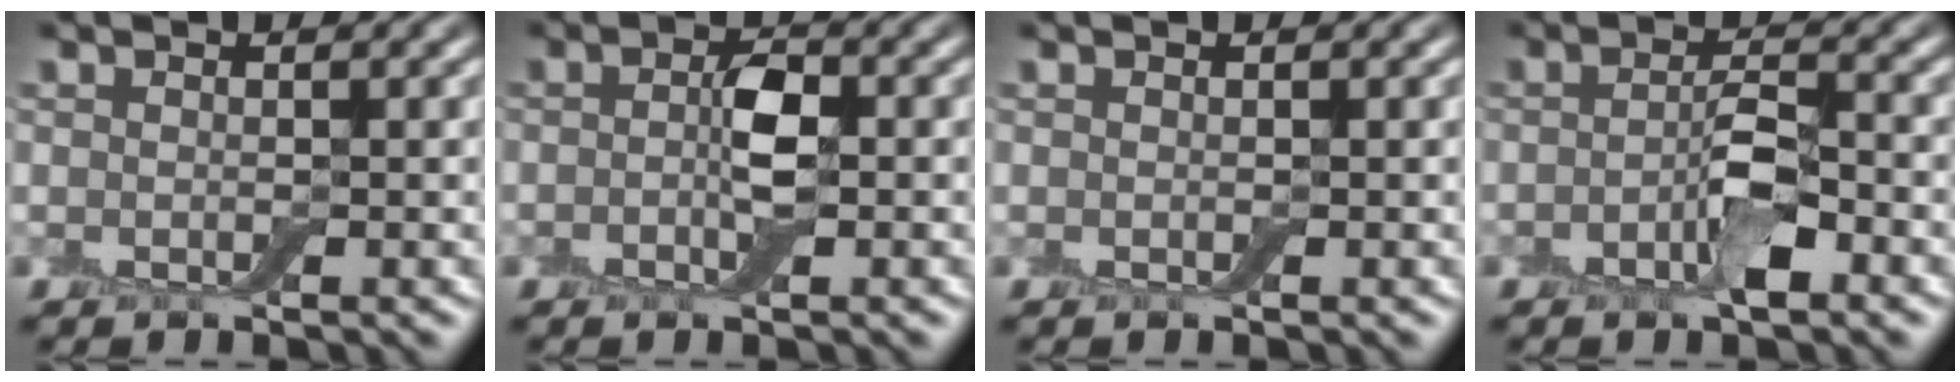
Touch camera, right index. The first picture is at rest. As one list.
[{"total": 2.4, "force": [-0.3, 0.8, 2.3], "torque": [-0.042, 0.002, -0.009]}, {"total": 0.0}, {"total": 3.2, "force": [-1.2, 1.0, 2.8], "torque": [-0.051, 0.003, -0.027]}]